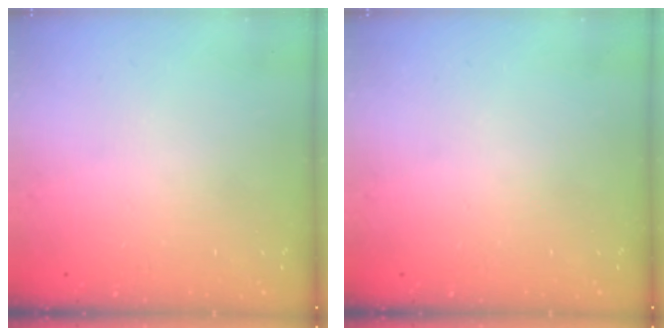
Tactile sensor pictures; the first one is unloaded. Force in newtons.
{"total": 0.0}